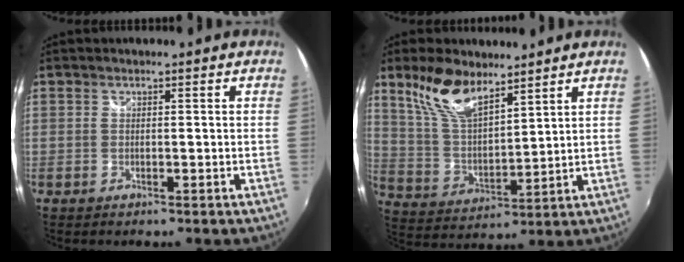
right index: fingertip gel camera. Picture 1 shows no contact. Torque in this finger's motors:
{"motor_torque": [0.30, 0.30, 0.38, 0.10]}